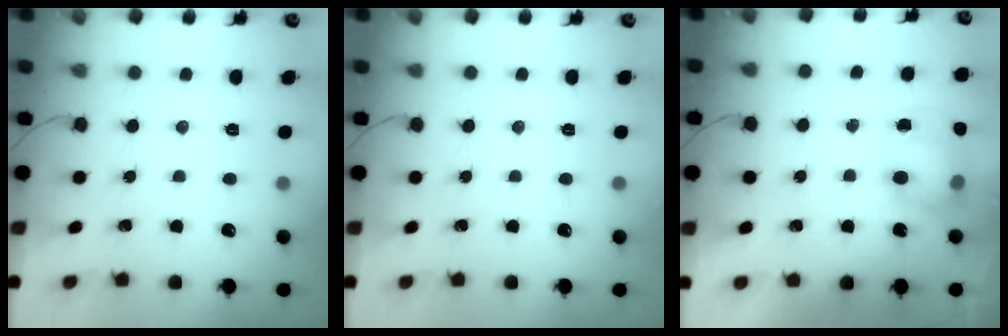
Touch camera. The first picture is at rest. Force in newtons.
{"total": 0.0}
{"total": 11.5, "press": 9.4, "slide": 6.6}